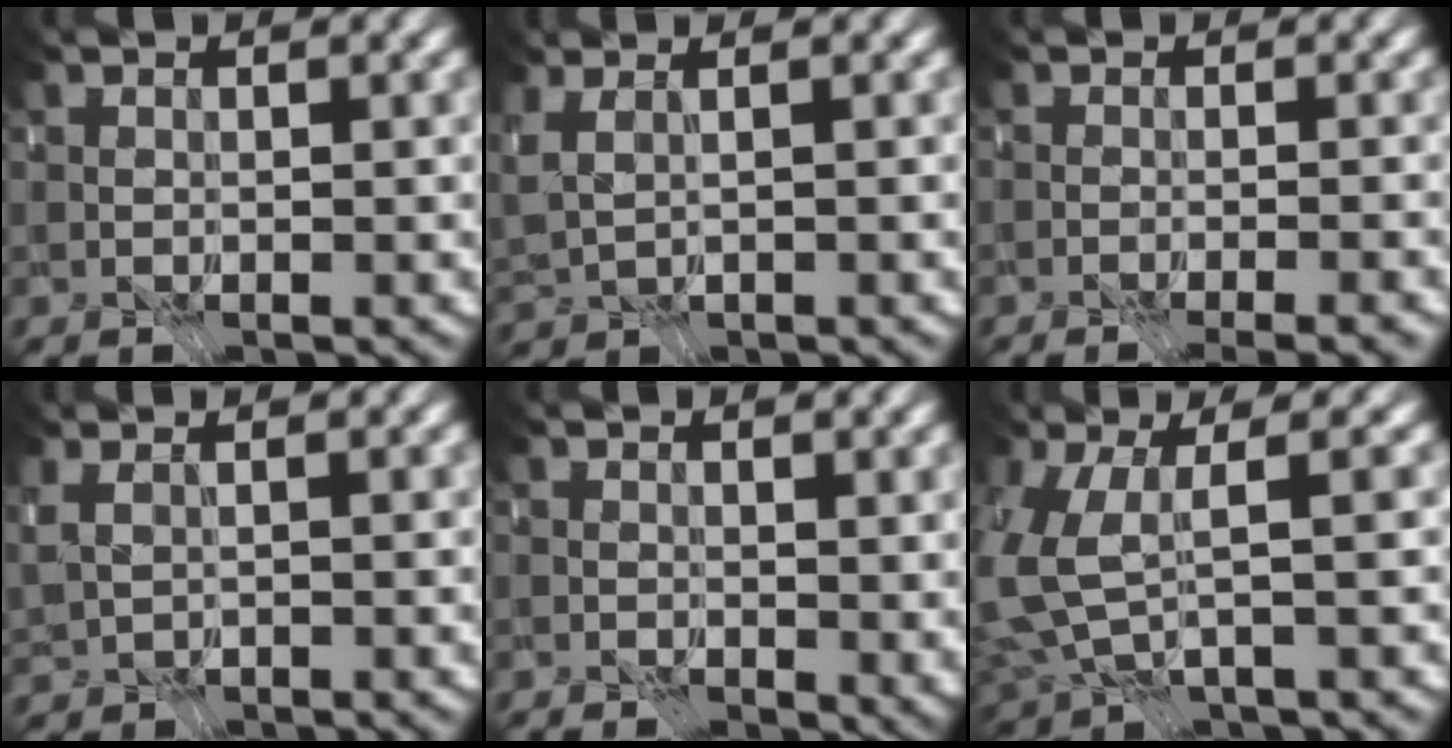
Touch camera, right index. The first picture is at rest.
{"total": 1.8, "force": [-0.7, -1.6, 0.2], "torque": [-0.014, -0.010, 0.006]}
{"total": 3.0, "force": [-2.7, 0.3, 1.4], "torque": [0.009, -0.007, -0.047]}
{"total": 2.0, "force": [-1.0, -1.7, -0.4], "torque": [-0.004, -0.014, -0.004]}
{"total": 2.5, "force": [0.6, 1.8, 1.6], "torque": [-0.021, -0.012, 0.005]}
{"total": 4.2, "force": [-2.4, -0.4, 3.5], "torque": [-0.101, -0.044, -0.021]}